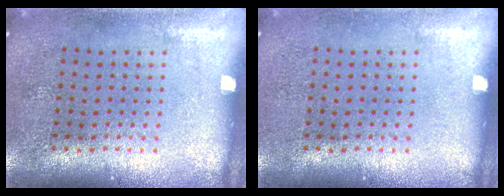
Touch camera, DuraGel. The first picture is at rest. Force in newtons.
{"total": 0.0}